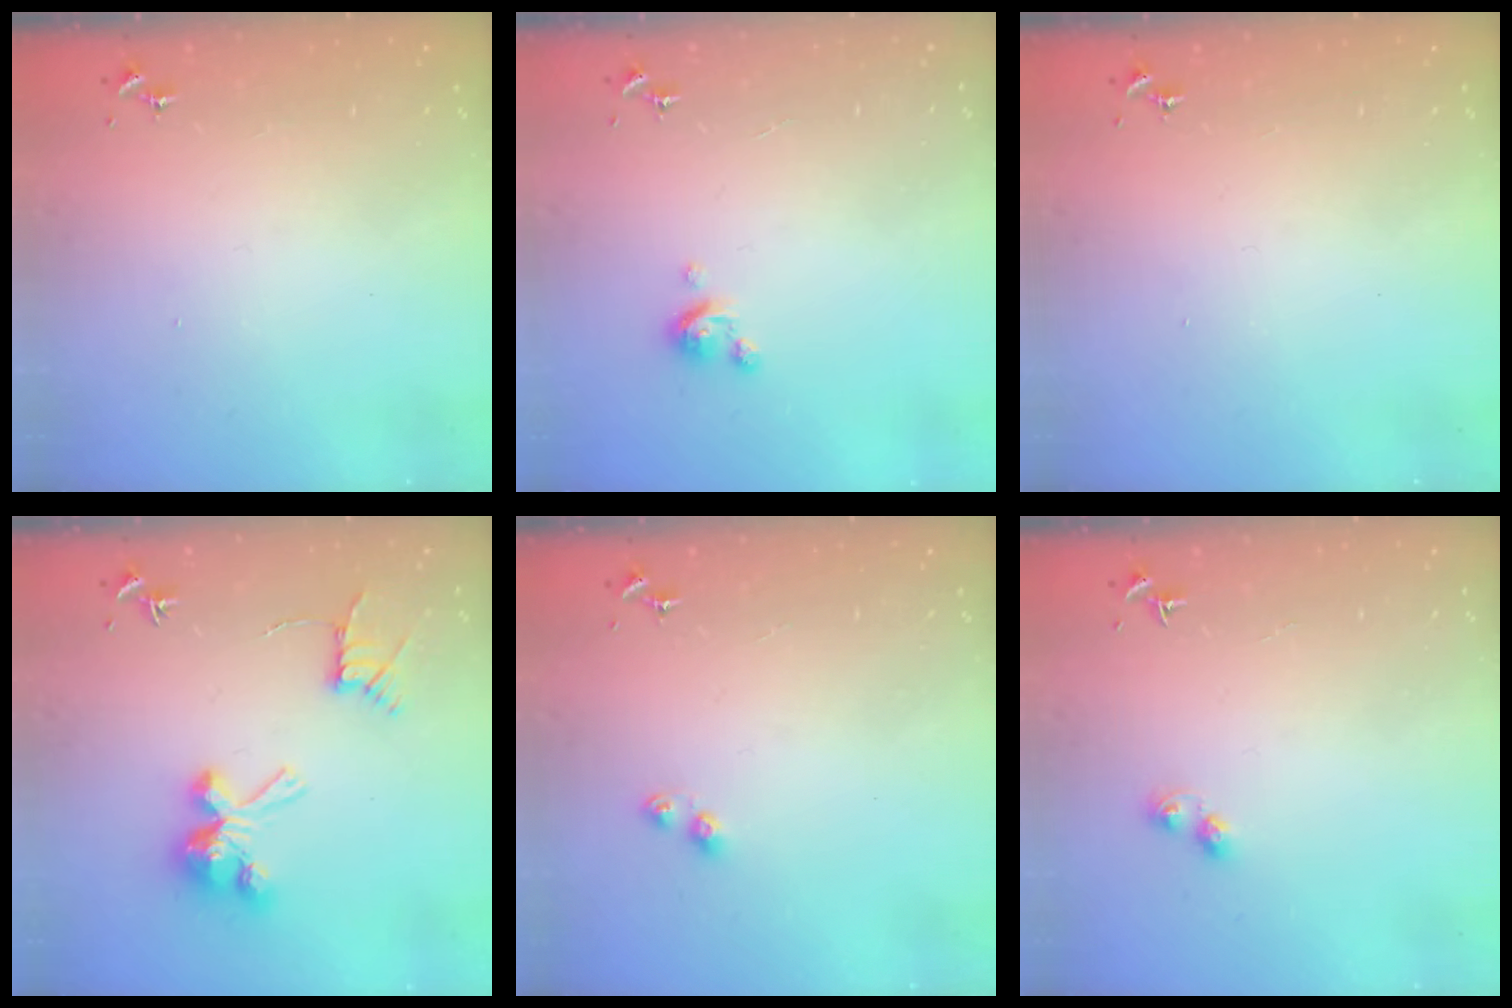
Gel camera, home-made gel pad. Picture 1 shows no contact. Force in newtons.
{"total": 3.0, "press": 3.0, "slide": 0.3}
{"total": 0.0}
{"total": 11.9, "press": 11.8, "slide": 0.6}
{"total": 3.8, "press": 3.8, "slide": 0.4}
{"total": 4.5, "press": 4.5, "slide": 0.4}